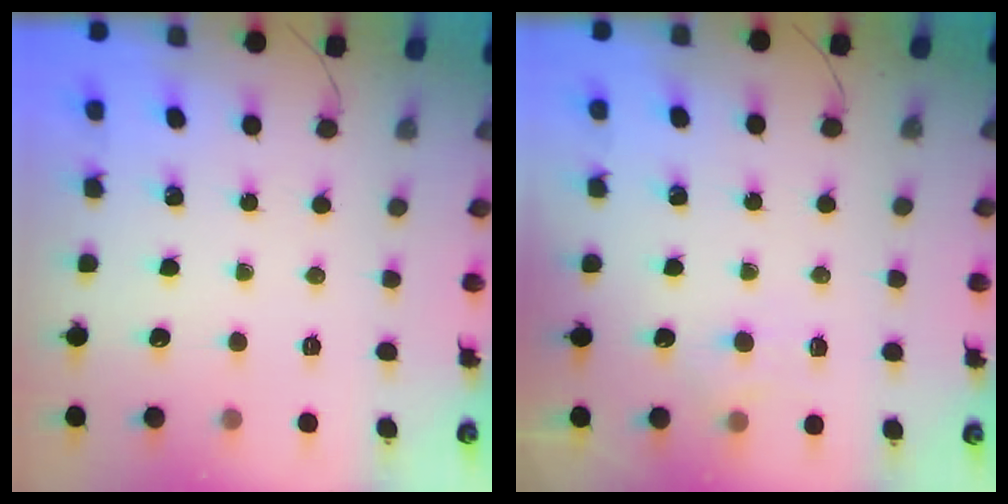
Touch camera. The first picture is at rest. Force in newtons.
{"total": 3.9, "press": 3.6, "slide": 1.5}